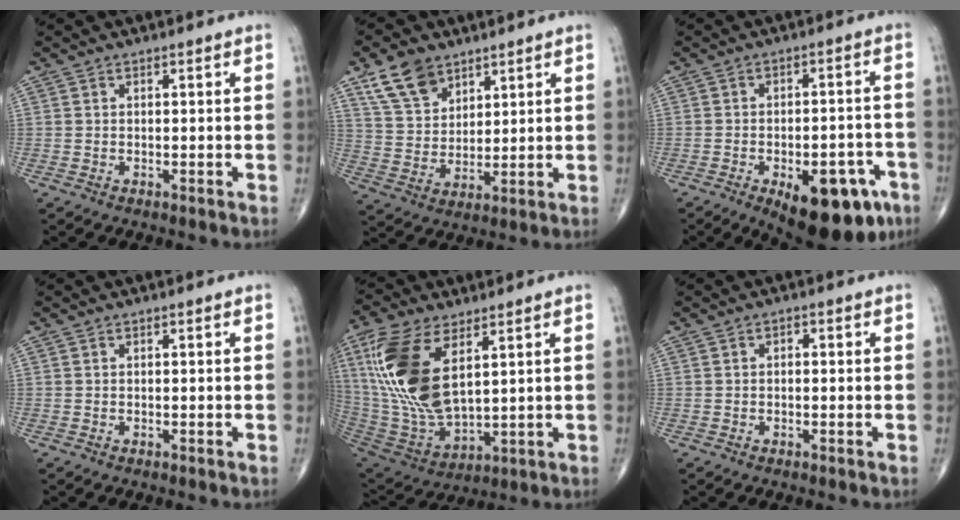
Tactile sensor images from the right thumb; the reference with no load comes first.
{"total": 9.8, "force": [6.4, 6.0, 4.5], "torque": [-0.067, -0.027, 0.128]}
{"total": 17.3, "force": [-8.5, 7.9, 12.8], "torque": [-0.121, 0.035, -0.102]}
{"total": 0.0}
{"total": 20.2, "force": [6.6, 9.8, 16.4], "torque": [-0.344, -0.030, 0.134]}
{"total": 0.9, "force": [0.0, 0.6, 0.7], "torque": [-0.006, 0.004, -0.004]}